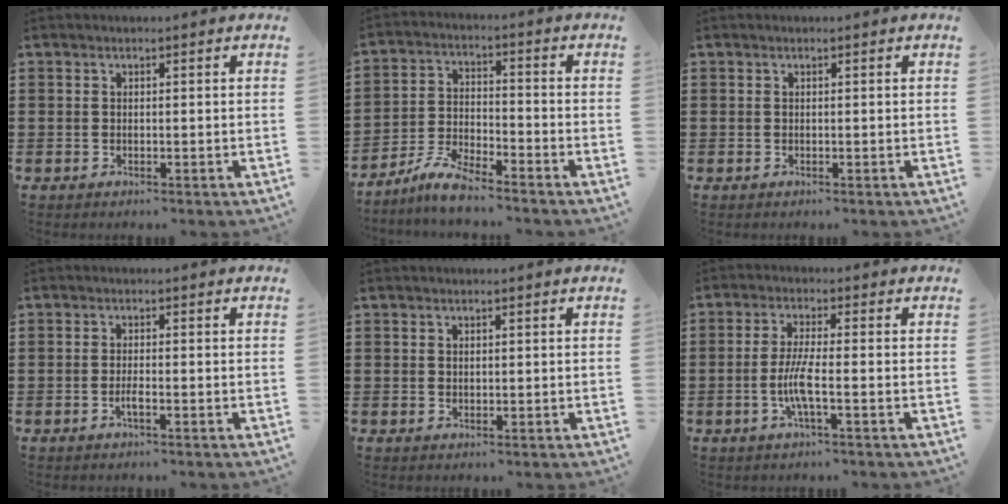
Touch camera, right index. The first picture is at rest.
{"total": 5.7, "force": [-5.1, 0.8, 2.3], "torque": [-0.066, -0.003, -0.105]}
{"total": 0.0}
{"total": 1.8, "force": [-0.8, 0.2, 1.6], "torque": [-0.036, -0.003, -0.017]}
{"total": 0.6, "force": [0.3, 0.5, 0.2], "torque": [-0.005, 0.004, 0.006]}
{"total": 5.1, "force": [-1.5, 0.5, 4.8], "torque": [-0.112, -0.011, -0.039]}